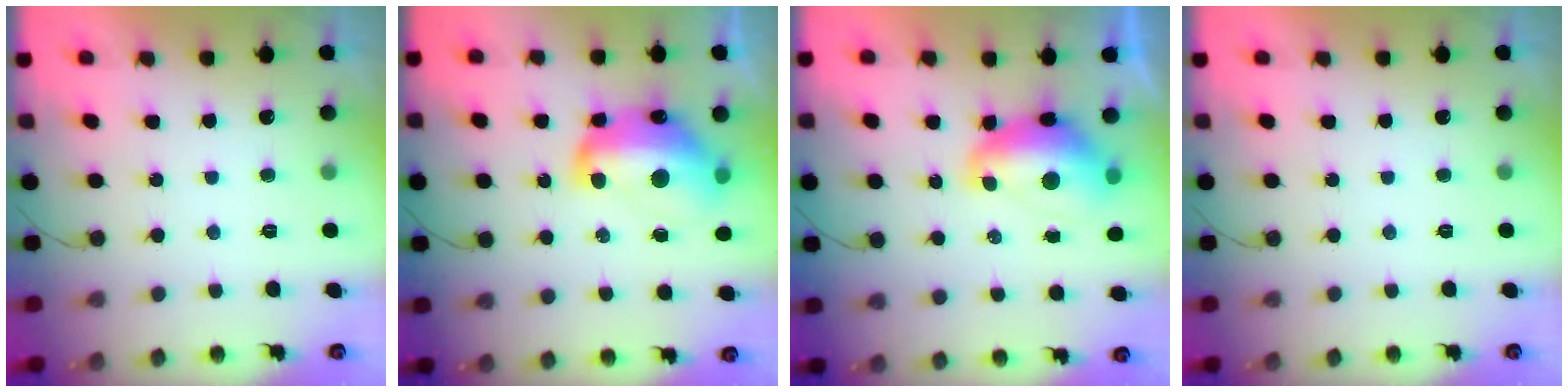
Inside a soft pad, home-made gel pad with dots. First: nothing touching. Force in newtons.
{"total": 16.8, "press": 16.8, "slide": 1.2}
{"total": 11.4, "press": 11.4, "slide": 1.1}
{"total": 0.0}